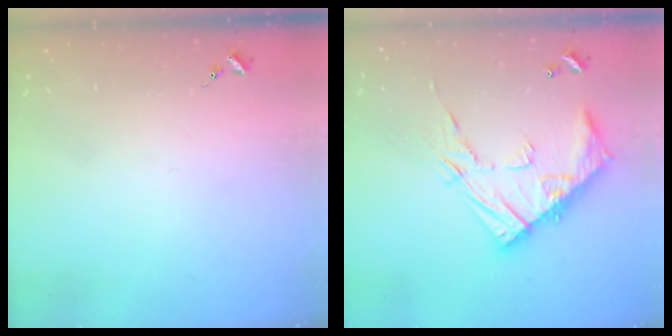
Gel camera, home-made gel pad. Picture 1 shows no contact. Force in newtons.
{"total": 17.3, "press": 17.3, "slide": 1.4}